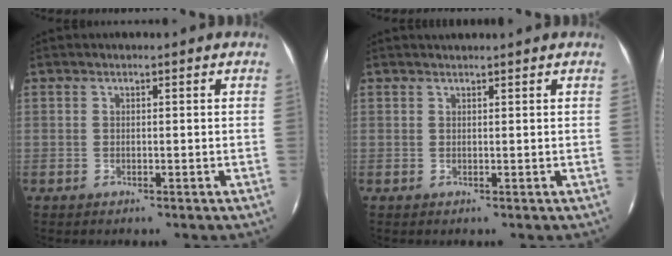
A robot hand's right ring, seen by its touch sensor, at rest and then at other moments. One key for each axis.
{"total": 0.9, "fx": 0.9, "fy": -0.2, "fz": 0.2, "tx": -0.010, "ty": -0.002, "tz": 0.014}